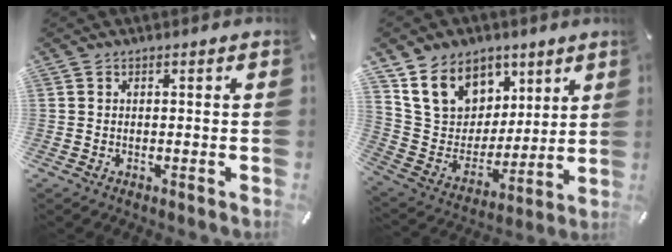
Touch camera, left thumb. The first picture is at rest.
{"total": 15.1, "force": [8.1, 11.8, 4.8], "torque": [-0.099, -0.043, 0.164]}